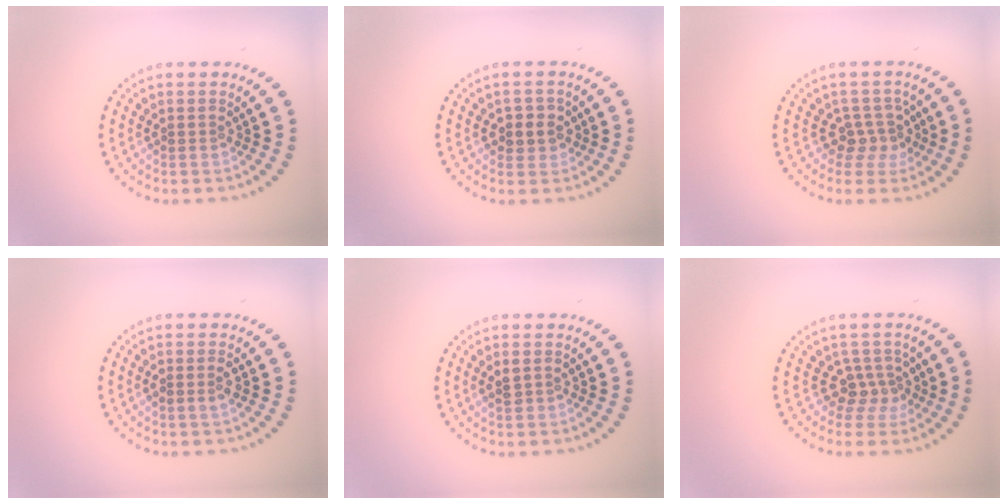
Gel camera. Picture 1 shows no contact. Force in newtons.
{"total": 2.3, "press": 2.2, "slide": 0.8}
{"total": 2.6, "press": 1.9, "slide": 1.7}
{"total": 1.3, "press": 1.3, "slide": 0.2}
{"total": 1.5, "press": 1.5, "slide": 0.1}
{"total": 2.7, "press": 2.0, "slide": 1.8}